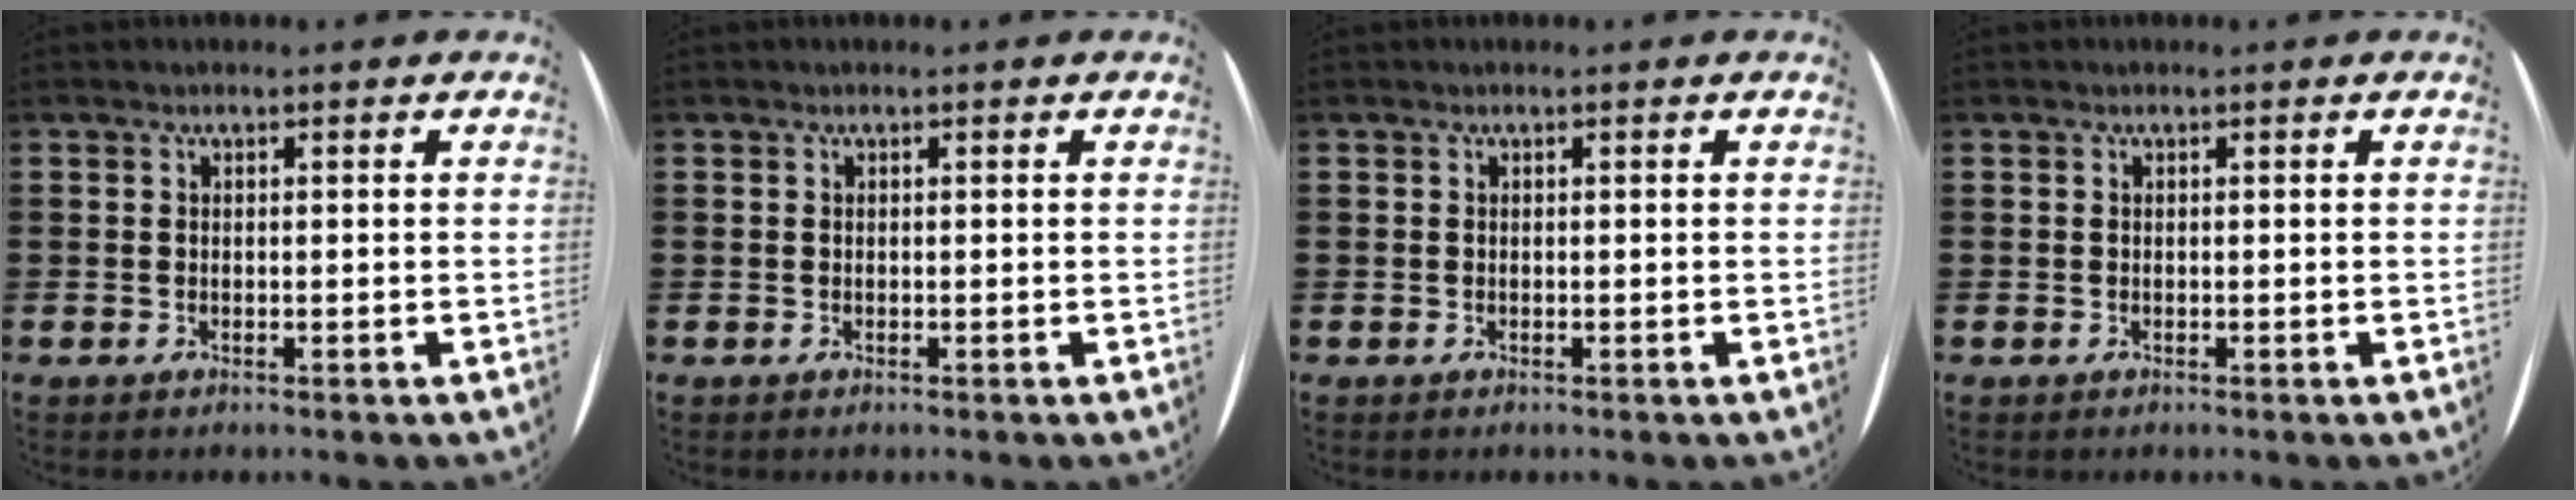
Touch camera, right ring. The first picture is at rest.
{"total": 0.0}
{"total": 0.0}
{"total": 0.0}